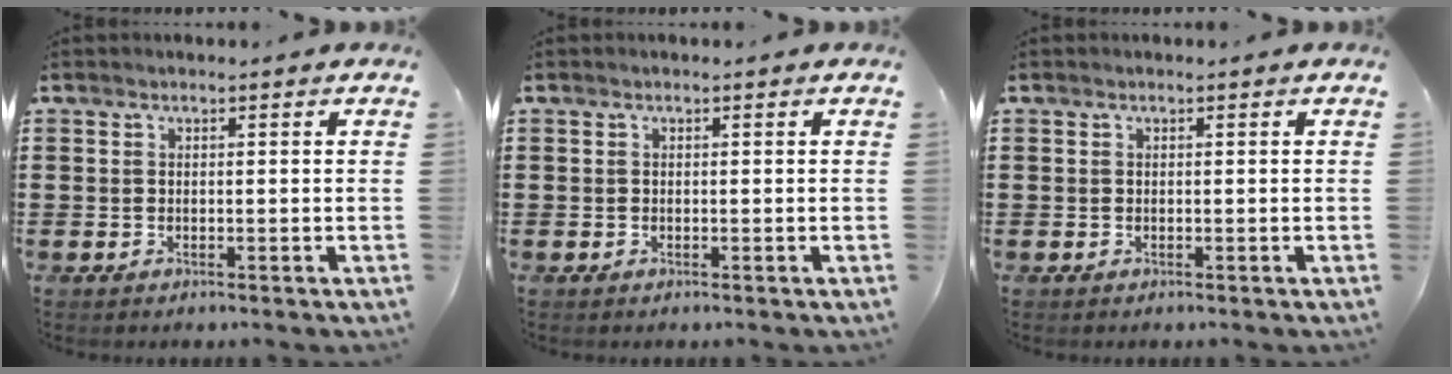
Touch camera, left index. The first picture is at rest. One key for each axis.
{"total": 0.0}
{"total": 0.0}